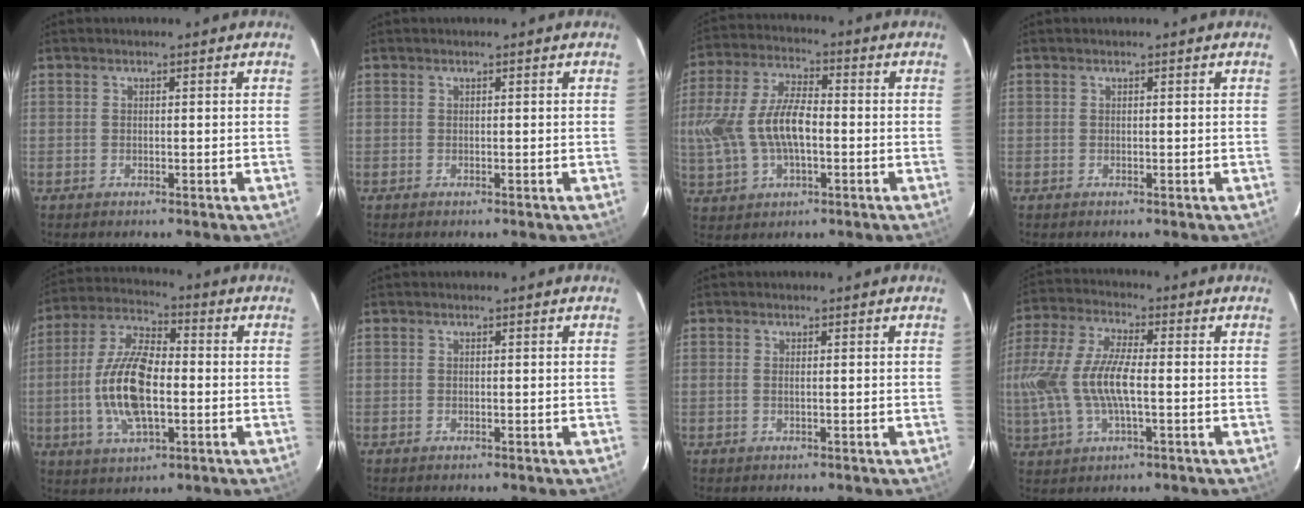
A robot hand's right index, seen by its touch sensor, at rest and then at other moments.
{"total": 0.0}
{"total": 14.2, "force": [-1.5, 7.2, 12.1], "torque": [-0.261, 0.009, -0.021]}
{"total": 0.0}
{"total": 14.9, "force": [-2.2, 6.4, 13.3], "torque": [-0.275, 0.004, -0.043]}
{"total": 0.0}
{"total": 0.7, "force": [0.0, 0.0, 0.7], "torque": [-0.015, 0.001, -0.002]}
{"total": 14.7, "force": [-1.5, 5.7, 13.5], "torque": [-0.290, 0.003, -0.029]}